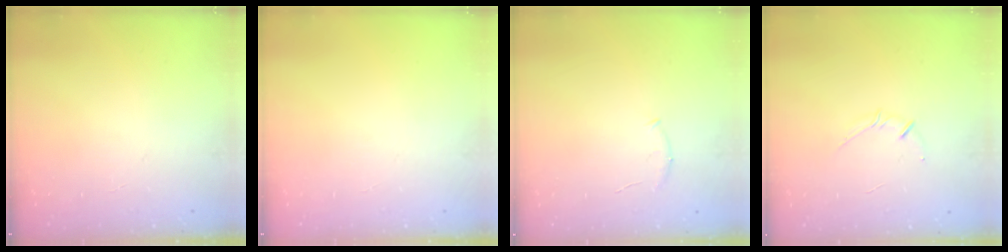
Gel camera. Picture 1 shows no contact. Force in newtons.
{"total": 0.0}
{"total": 5.5, "press": 5.4, "slide": 1.3}
{"total": 3.3, "press": 3.2, "slide": 0.6}